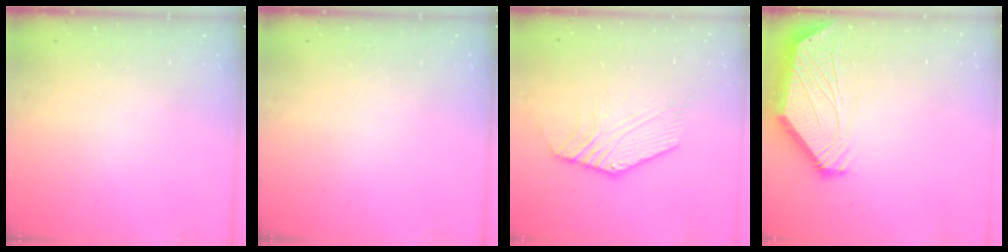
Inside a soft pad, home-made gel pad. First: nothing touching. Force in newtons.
{"total": 0.0}
{"total": 2.6, "press": 2.4, "slide": 0.8}
{"total": 2.6, "press": 2.6, "slide": 0.5}